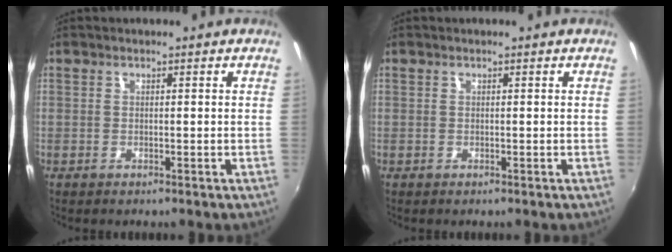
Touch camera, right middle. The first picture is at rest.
{"total": 0.0}